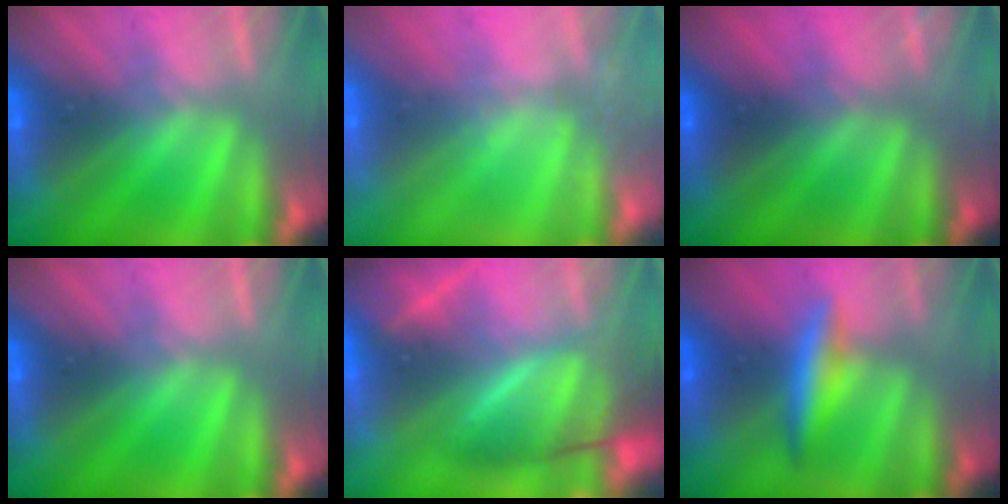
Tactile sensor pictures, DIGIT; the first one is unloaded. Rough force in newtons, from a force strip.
{"total": 2.4}
{"total": 2.2}
{"total": 0.0}
{"total": 5.8}
{"total": 2.1}